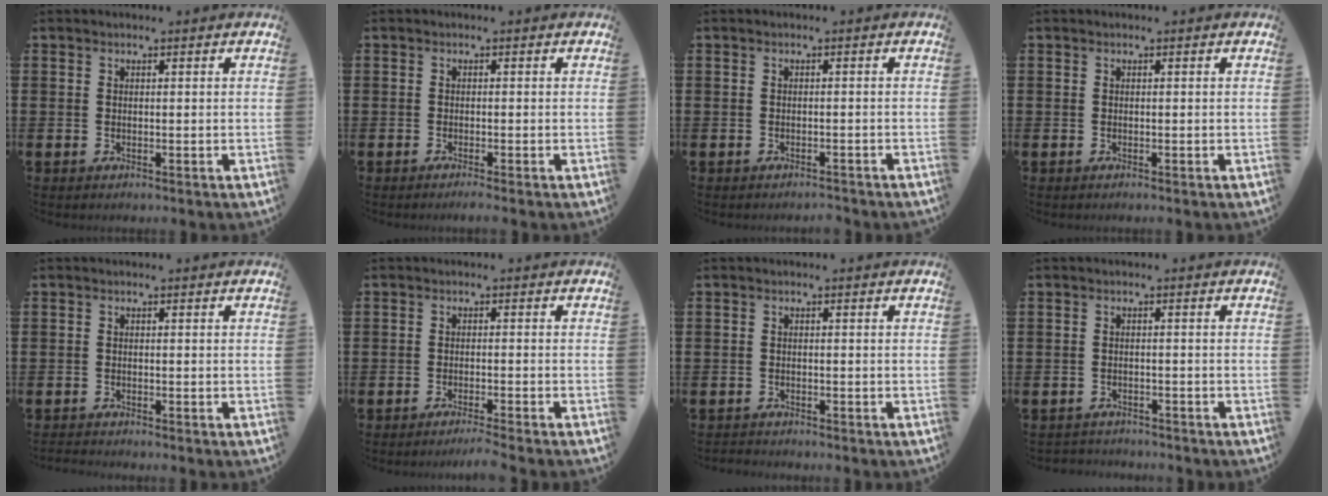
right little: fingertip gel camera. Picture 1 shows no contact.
{"total": 0.7, "force": [-0.5, -0.1, 0.5], "torque": [-0.007, -0.002, -0.009]}
{"total": 1.5, "force": [-1.4, -0.3, 0.3], "torque": [-0.004, 0.001, -0.029]}
{"total": 0.0}
{"total": 0.7, "force": [-0.7, 0.0, 0.0], "torque": [-0.001, -0.002, -0.013]}
{"total": 1.6, "force": [-1.4, -0.2, 0.7], "torque": [-0.010, 0.002, -0.028]}
{"total": 0.8, "force": [-0.8, 0.1, -0.1], "torque": [-0.001, -0.001, -0.016]}
{"total": 1.3, "force": [-1.3, 0.1, -0.2], "torque": [-0.001, 0.003, -0.030]}